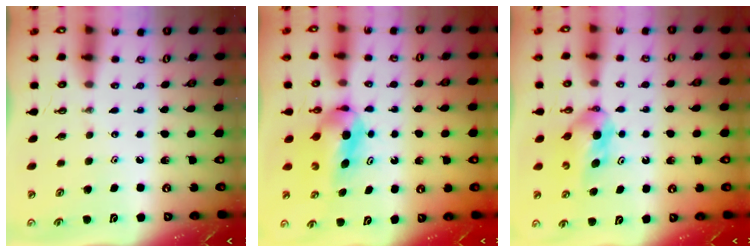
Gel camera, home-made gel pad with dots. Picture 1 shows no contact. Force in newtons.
{"total": 6.6, "press": 6.2, "slide": 2.2}
{"total": 6.1, "press": 6.0, "slide": 1.2}